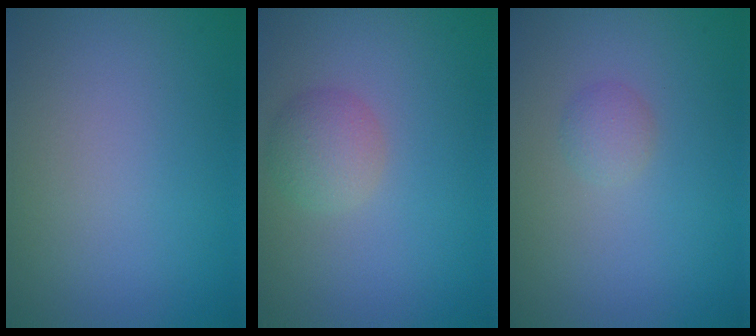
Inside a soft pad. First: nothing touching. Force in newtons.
{"total": 2.3, "press": 2.3, "slide": 0.1}
{"total": 1.1, "press": 1.1, "slide": 0.0}